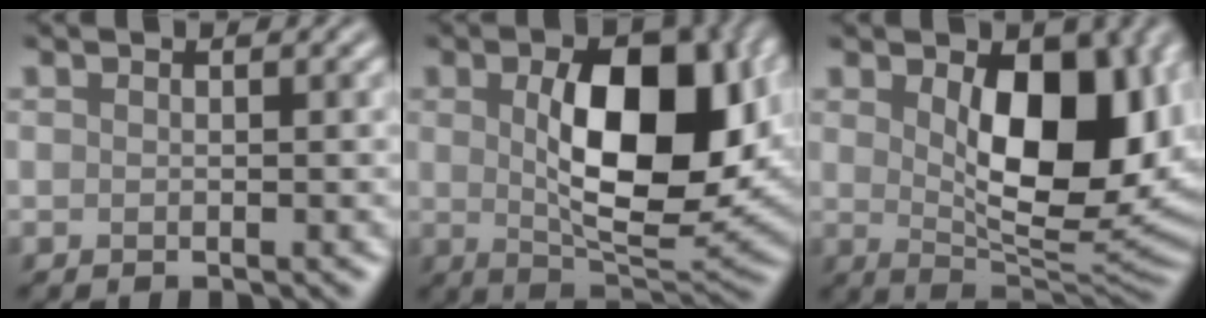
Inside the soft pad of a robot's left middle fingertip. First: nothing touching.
{"total": 10.9, "force": [1.2, 5.2, 9.5], "torque": [-0.144, -0.003, 0.027]}
{"total": 11.2, "force": [1.8, 5.8, 9.4], "torque": [-0.135, -0.010, 0.037]}